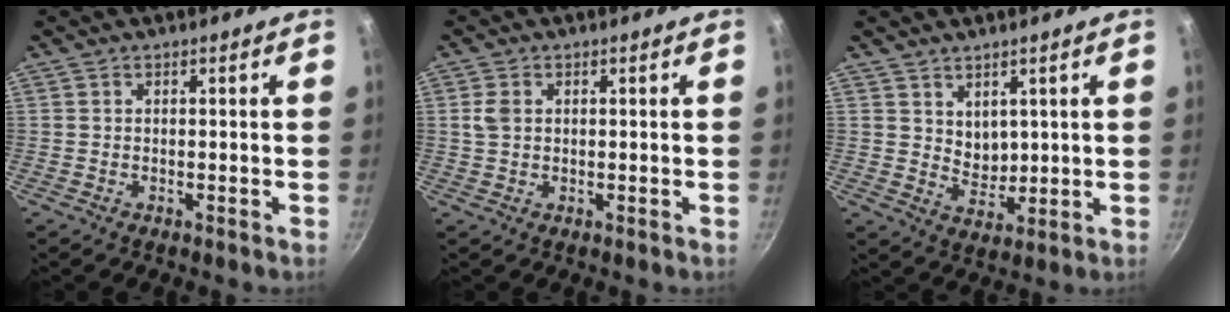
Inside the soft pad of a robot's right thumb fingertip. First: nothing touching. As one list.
[{"total": 2.7, "force": [0.5, 2.0, 1.7], "torque": [-0.028, 0.003, 0.010]}, {"total": 4.5, "force": [2.3, 3.2, 2.1], "torque": [-0.015, -0.019, 0.049]}]